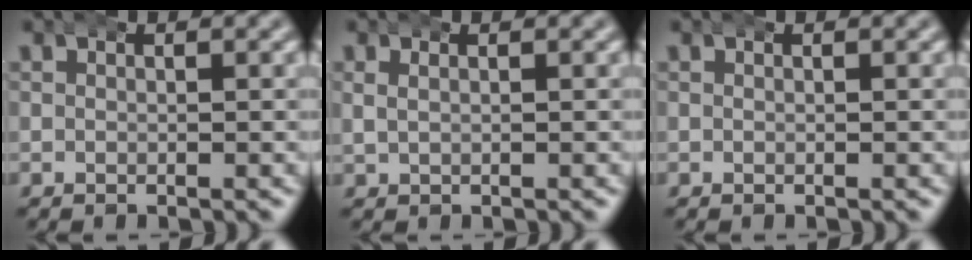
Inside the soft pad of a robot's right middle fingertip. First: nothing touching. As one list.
[{"total": 1.2, "force": [0.5, 0.8, 0.7], "torque": [-0.011, 0.006, 0.007]}, {"total": 0.0}]